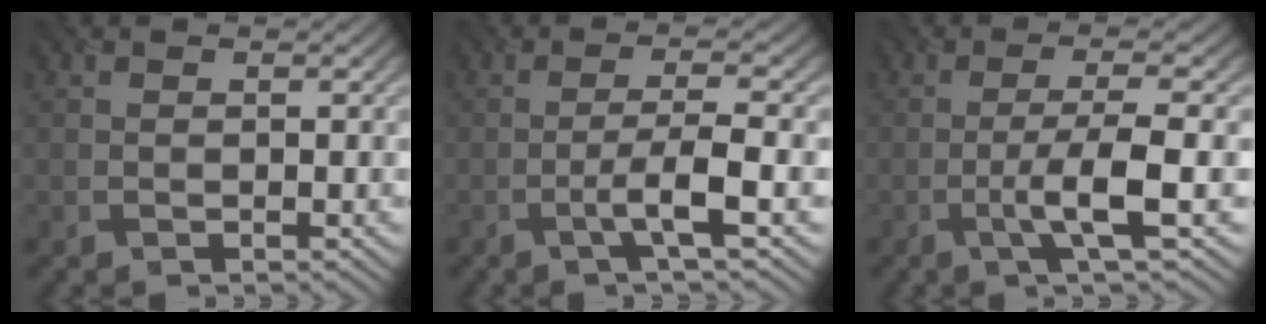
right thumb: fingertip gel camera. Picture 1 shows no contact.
{"total": 4.1, "force": [-1.9, 0.0, 3.7], "torque": [-0.065, 0.014, -0.050]}
{"total": 5.2, "force": [-1.8, 0.3, 4.9], "torque": [-0.085, 0.013, -0.046]}